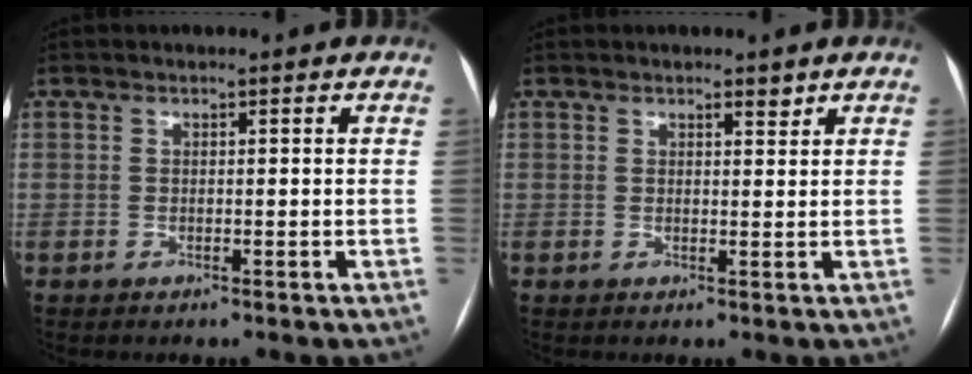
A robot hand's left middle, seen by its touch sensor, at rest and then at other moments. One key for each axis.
{"total": 1.4, "fx": 1.1, "fy": 0.4, "fz": 0.7, "tx": -0.013, "ty": -0.002, "tz": 0.017}